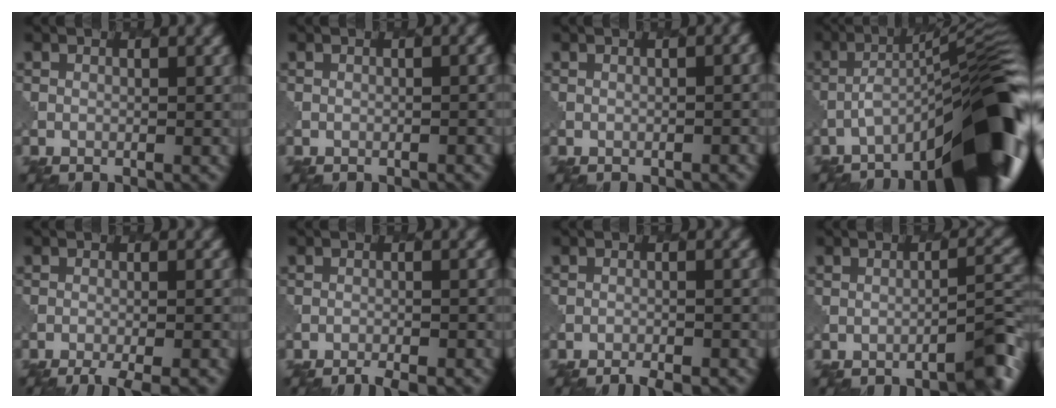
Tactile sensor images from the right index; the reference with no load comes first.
{"total": 0.9, "force": [-0.7, 0.2, 0.4], "torque": [0.000, 0.000, -0.009]}
{"total": 1.6, "force": [-0.9, 0.5, 1.2], "torque": [-0.009, 0.002, -0.012]}
{"total": 14.1, "force": [-8.1, 2.9, 11.1], "torque": [-0.164, 0.017, -0.123]}
{"total": 4.3, "force": [-3.4, 0.7, 2.6], "torque": [-0.032, -0.007, -0.054]}
{"total": 2.9, "force": [-2.6, 0.6, 1.2], "torque": [-0.013, -0.002, -0.039]}
{"total": 2.9, "force": [-2.6, 0.5, 1.1], "torque": [-0.011, -0.001, -0.038]}
{"total": 3.7, "force": [-2.6, 0.4, 2.5], "torque": [-0.025, 0.014, -0.040]}